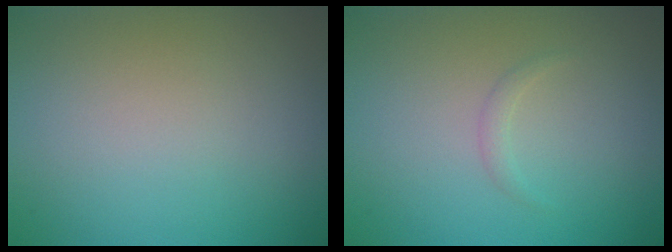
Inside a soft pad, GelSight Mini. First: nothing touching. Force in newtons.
{"total": 0.8, "press": 0.8, "slide": 0.0}